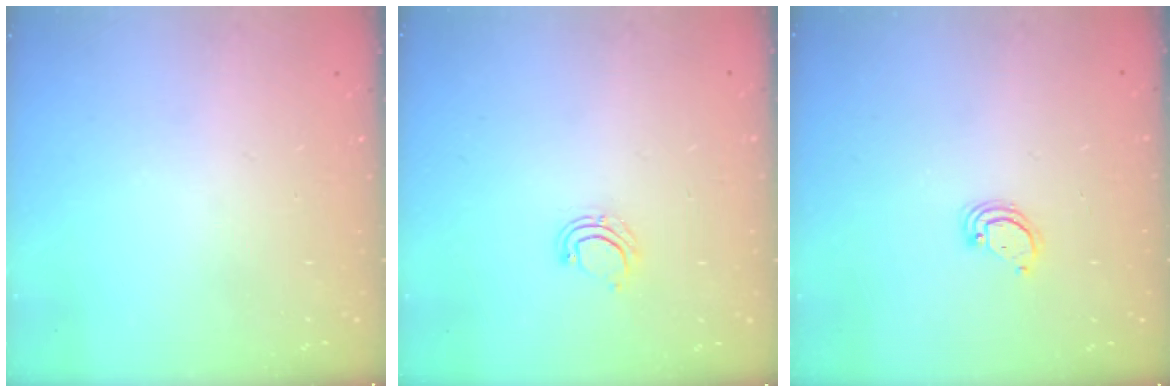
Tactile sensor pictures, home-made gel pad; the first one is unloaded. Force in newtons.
{"total": 5.0, "press": 4.9, "slide": 1.0}
{"total": 2.9, "press": 2.8, "slide": 0.2}